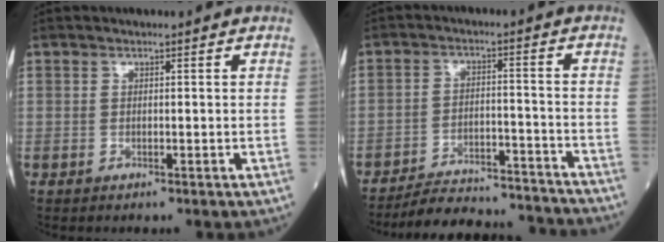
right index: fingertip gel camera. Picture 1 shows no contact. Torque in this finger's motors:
{"motor_torque": [0.94, -1.17, 0.34, 0.10]}